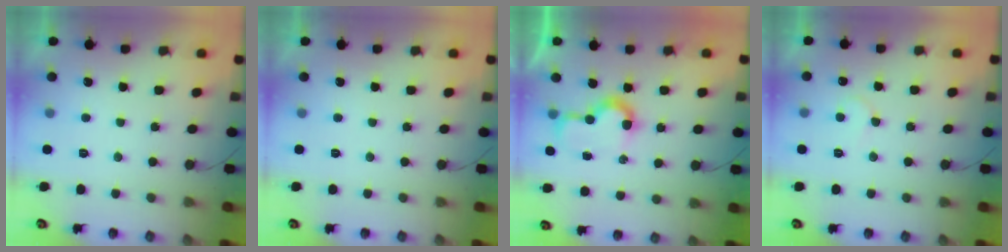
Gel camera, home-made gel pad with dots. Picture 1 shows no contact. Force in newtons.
{"total": 0.0}
{"total": 7.9, "press": 7.8, "slide": 0.3}
{"total": 4.4, "press": 4.4, "slide": 0.3}